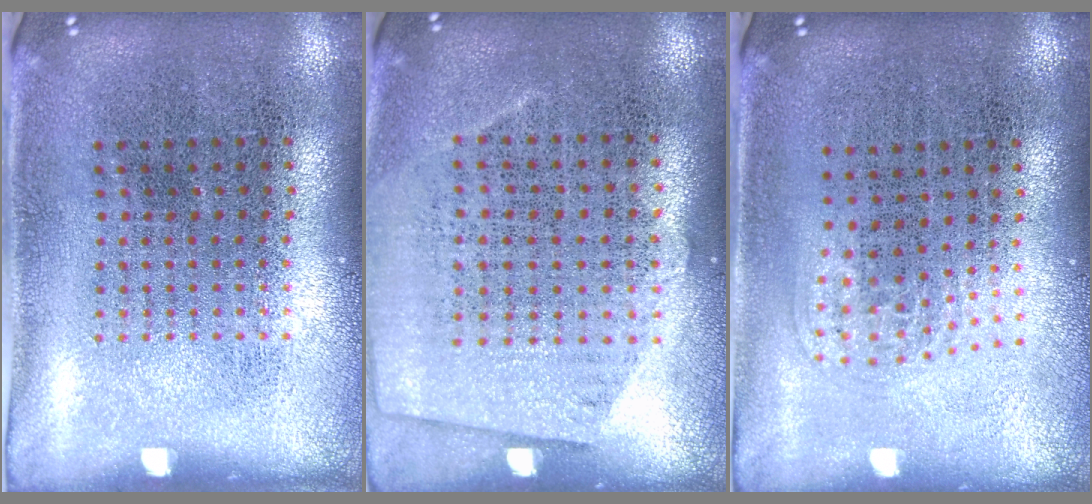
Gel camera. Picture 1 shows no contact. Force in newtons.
{"total": 0.6, "press": 0.2, "slide": 0.6}
{"total": 1.0, "press": 0.7, "slide": 0.7}